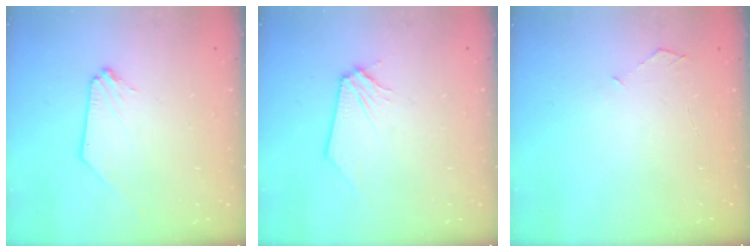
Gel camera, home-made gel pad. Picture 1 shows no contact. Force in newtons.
{"total": 0.0}
{"total": 3.9, "press": 3.9, "slide": 0.5}